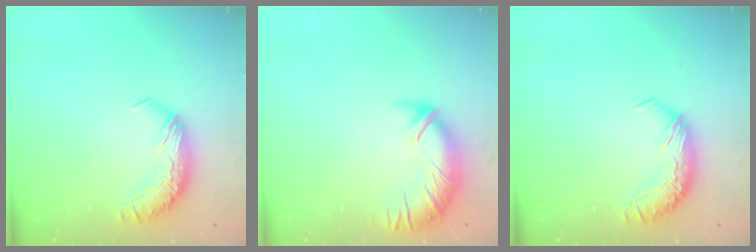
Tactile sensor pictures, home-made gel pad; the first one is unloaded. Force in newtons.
{"total": 3.0, "press": 1.6, "slide": 2.5}
{"total": 0.0}